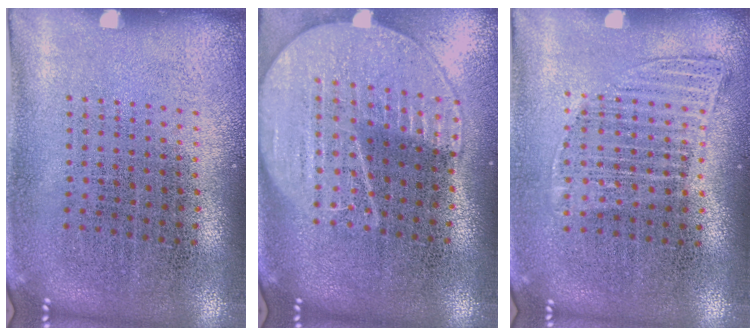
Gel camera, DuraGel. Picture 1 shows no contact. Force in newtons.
{"total": 2.0, "press": 1.8, "slide": 0.9}
{"total": 1.2, "press": 1.0, "slide": 0.6}